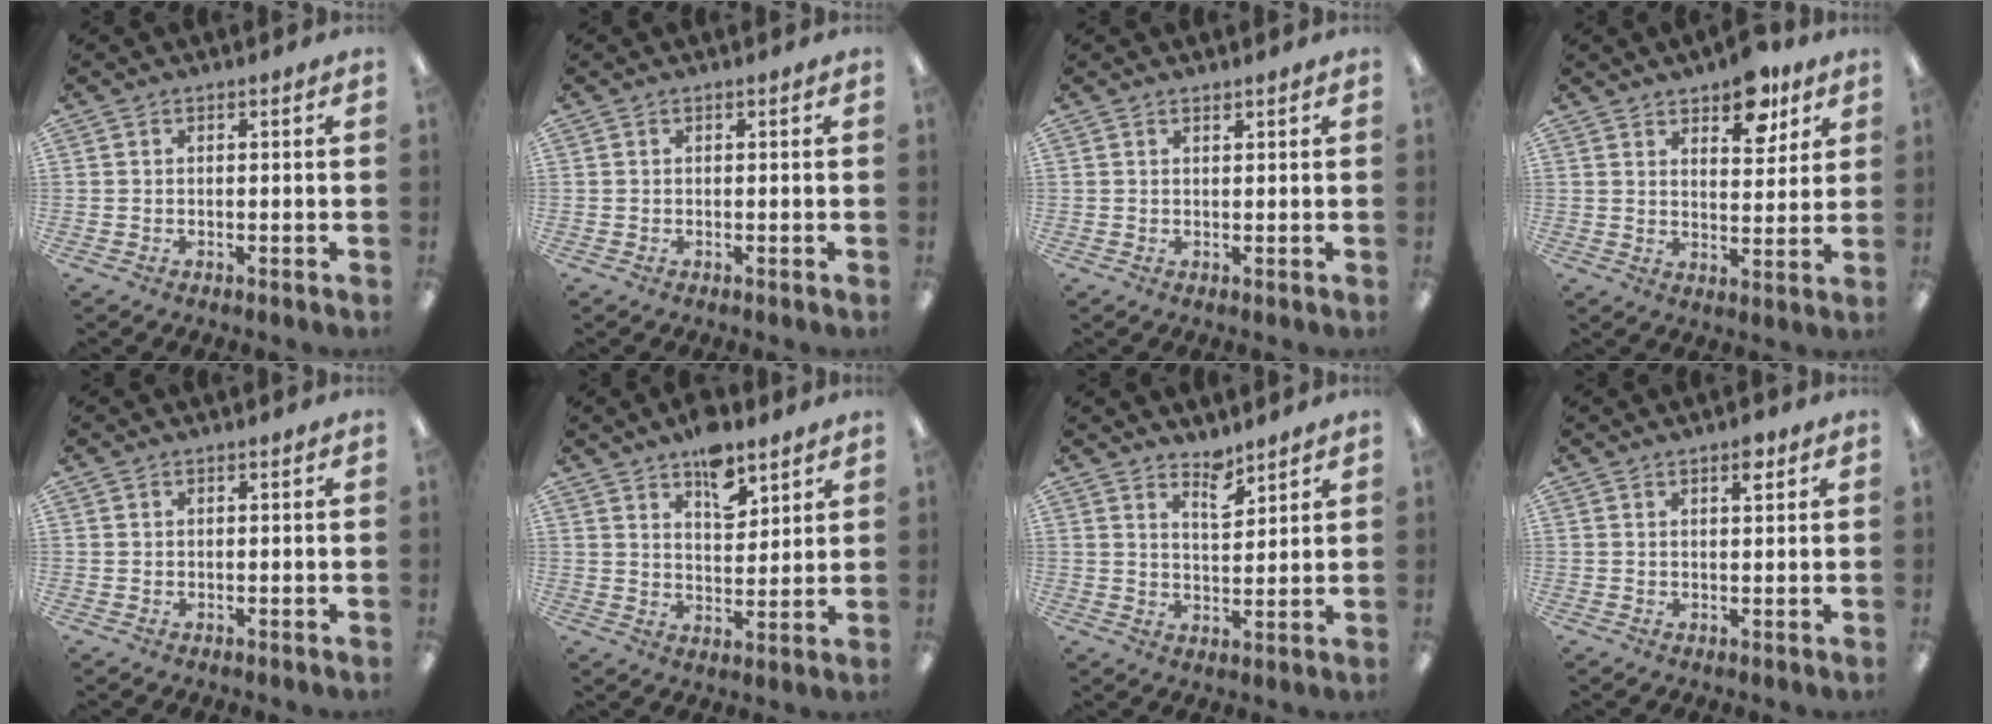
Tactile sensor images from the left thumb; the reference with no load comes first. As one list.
[{"total": 0.0}, {"total": 0.9, "force": [0.8, 0.1, 0.2], "torque": [-0.005, -0.001, 0.015]}, {"total": 9.5, "force": [6.7, 4.4, 5.0], "torque": [-0.051, -0.033, 0.112]}, {"total": 0.6, "force": [0.3, 0.5, 0.0], "torque": [-0.001, 0.003, 0.006]}, {"total": 9.2, "force": [6.4, 4.5, 4.8], "torque": [-0.058, -0.038, 0.108]}, {"total": 5.5, "force": [4.6, 1.8, 2.3], "torque": [-0.025, -0.034, 0.078]}, {"total": 3.5, "force": [2.3, 1.1, 2.4], "torque": [-0.028, -0.007, 0.035]}]